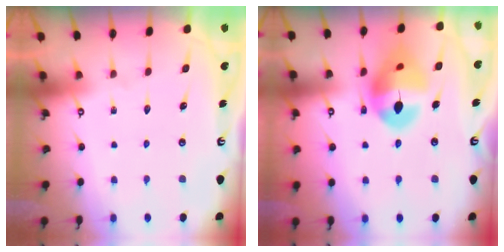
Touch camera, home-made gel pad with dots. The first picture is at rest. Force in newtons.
{"total": 14.8, "press": 14.7, "slide": 1.8}